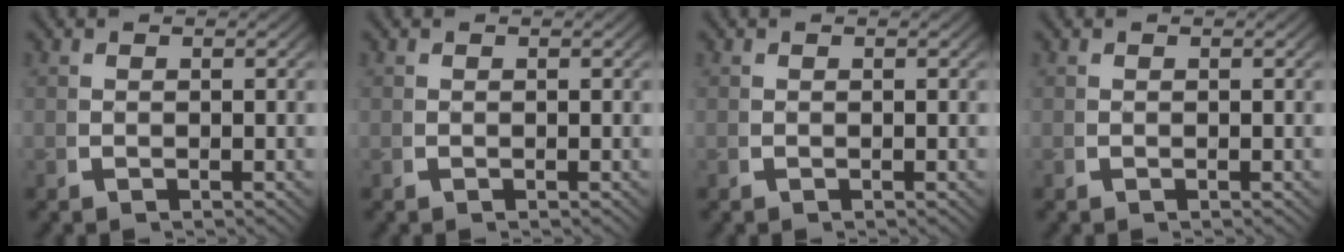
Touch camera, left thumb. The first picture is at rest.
{"total": 0.0}
{"total": 0.0}
{"total": 0.0}